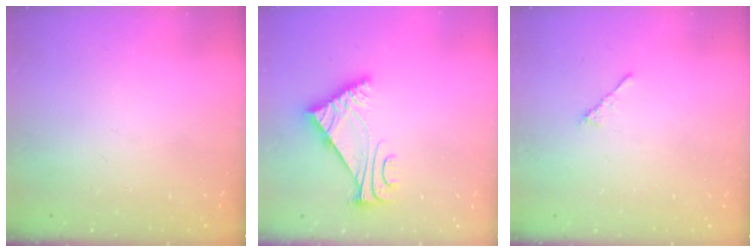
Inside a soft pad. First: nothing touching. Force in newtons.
{"total": 6.6, "press": 6.6, "slide": 1.0}
{"total": 2.3, "press": 2.2, "slide": 0.6}